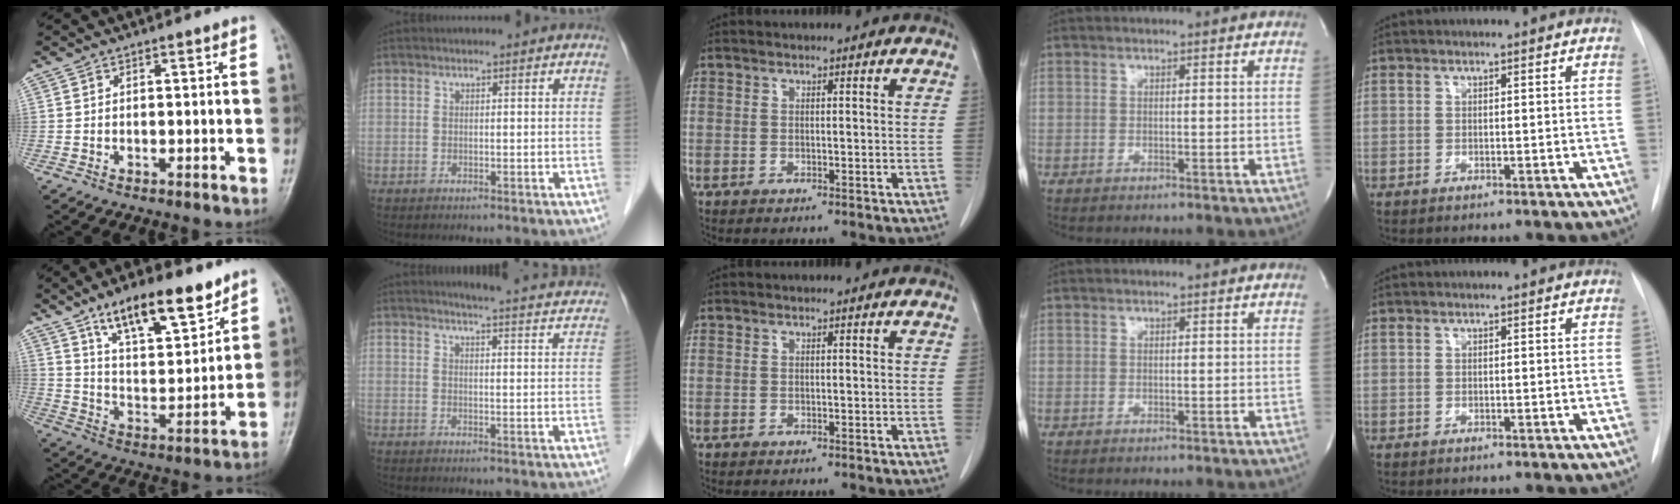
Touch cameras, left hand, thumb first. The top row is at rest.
{"thumb": {"total": 16.2, "force": [10.7, 5.8, 10.7], "torque": [-0.143, -0.053, 0.186]}, "index": {"total": 17.5, "force": [16.7, 0.9, 4.9], "torque": [-0.056, -0.042, 0.184]}}